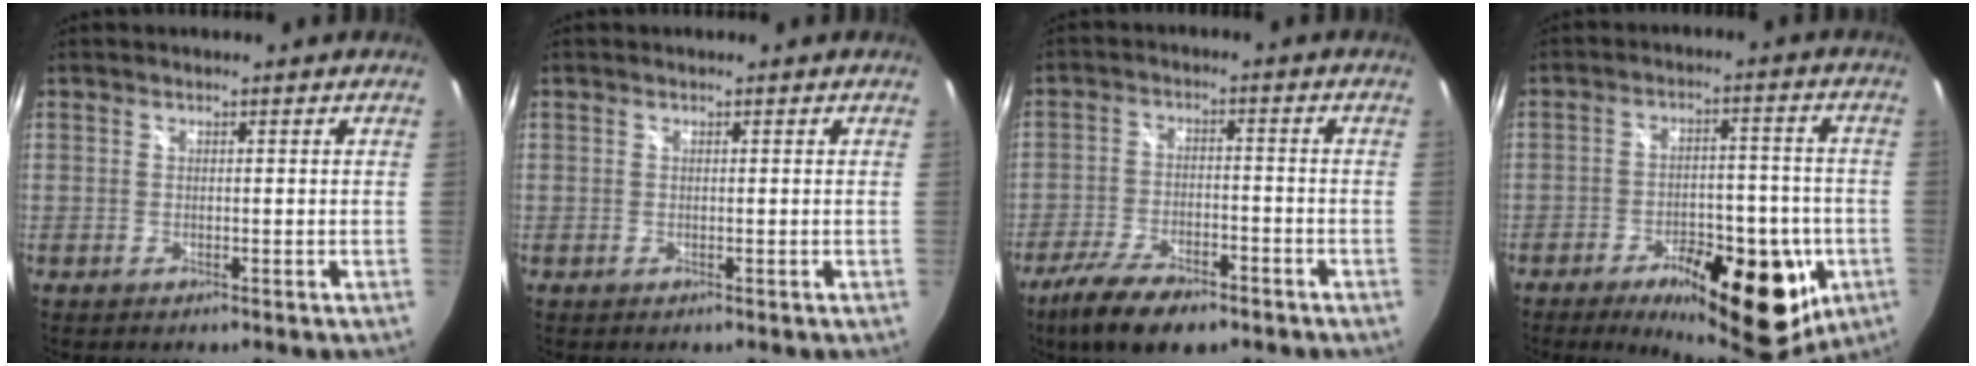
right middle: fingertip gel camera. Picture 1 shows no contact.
{"total": 0.0}
{"total": 12.7, "force": [-9.0, 4.6, 7.8], "torque": [-0.177, -0.031, -0.157]}
{"total": 20.3, "force": [-9.9, 9.2, 15.1], "torque": [-0.234, -0.014, -0.123]}